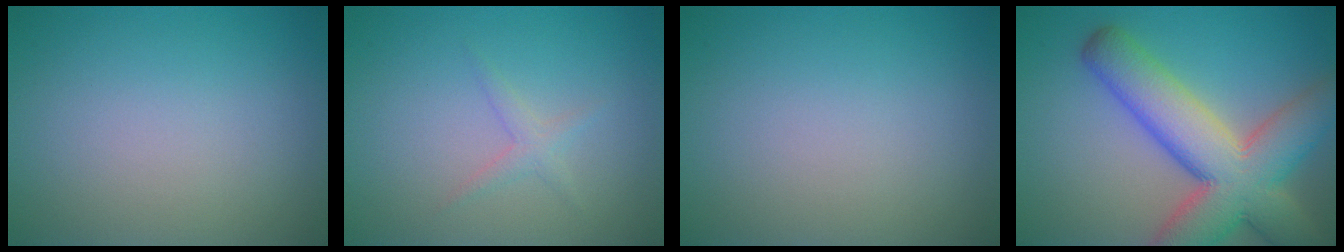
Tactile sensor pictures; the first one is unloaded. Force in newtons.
{"total": 1.2, "press": 1.2, "slide": 0.1}
{"total": 0.0}
{"total": 10.8, "press": 10.8, "slide": 0.6}